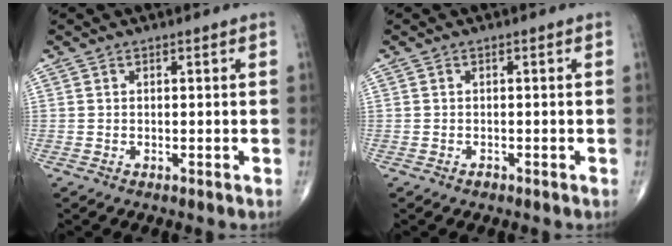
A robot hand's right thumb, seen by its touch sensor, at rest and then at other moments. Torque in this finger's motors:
{"motor_torque": [-0.06, 0.15, -0.13, -0.01, 0.00]}